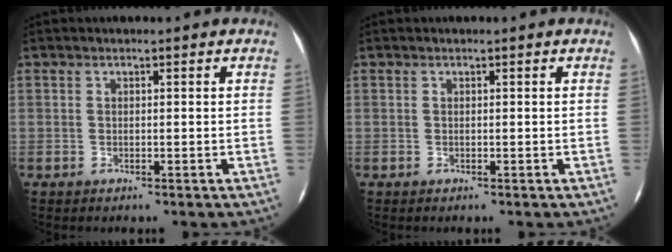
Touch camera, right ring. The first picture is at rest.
{"total": 0.0}